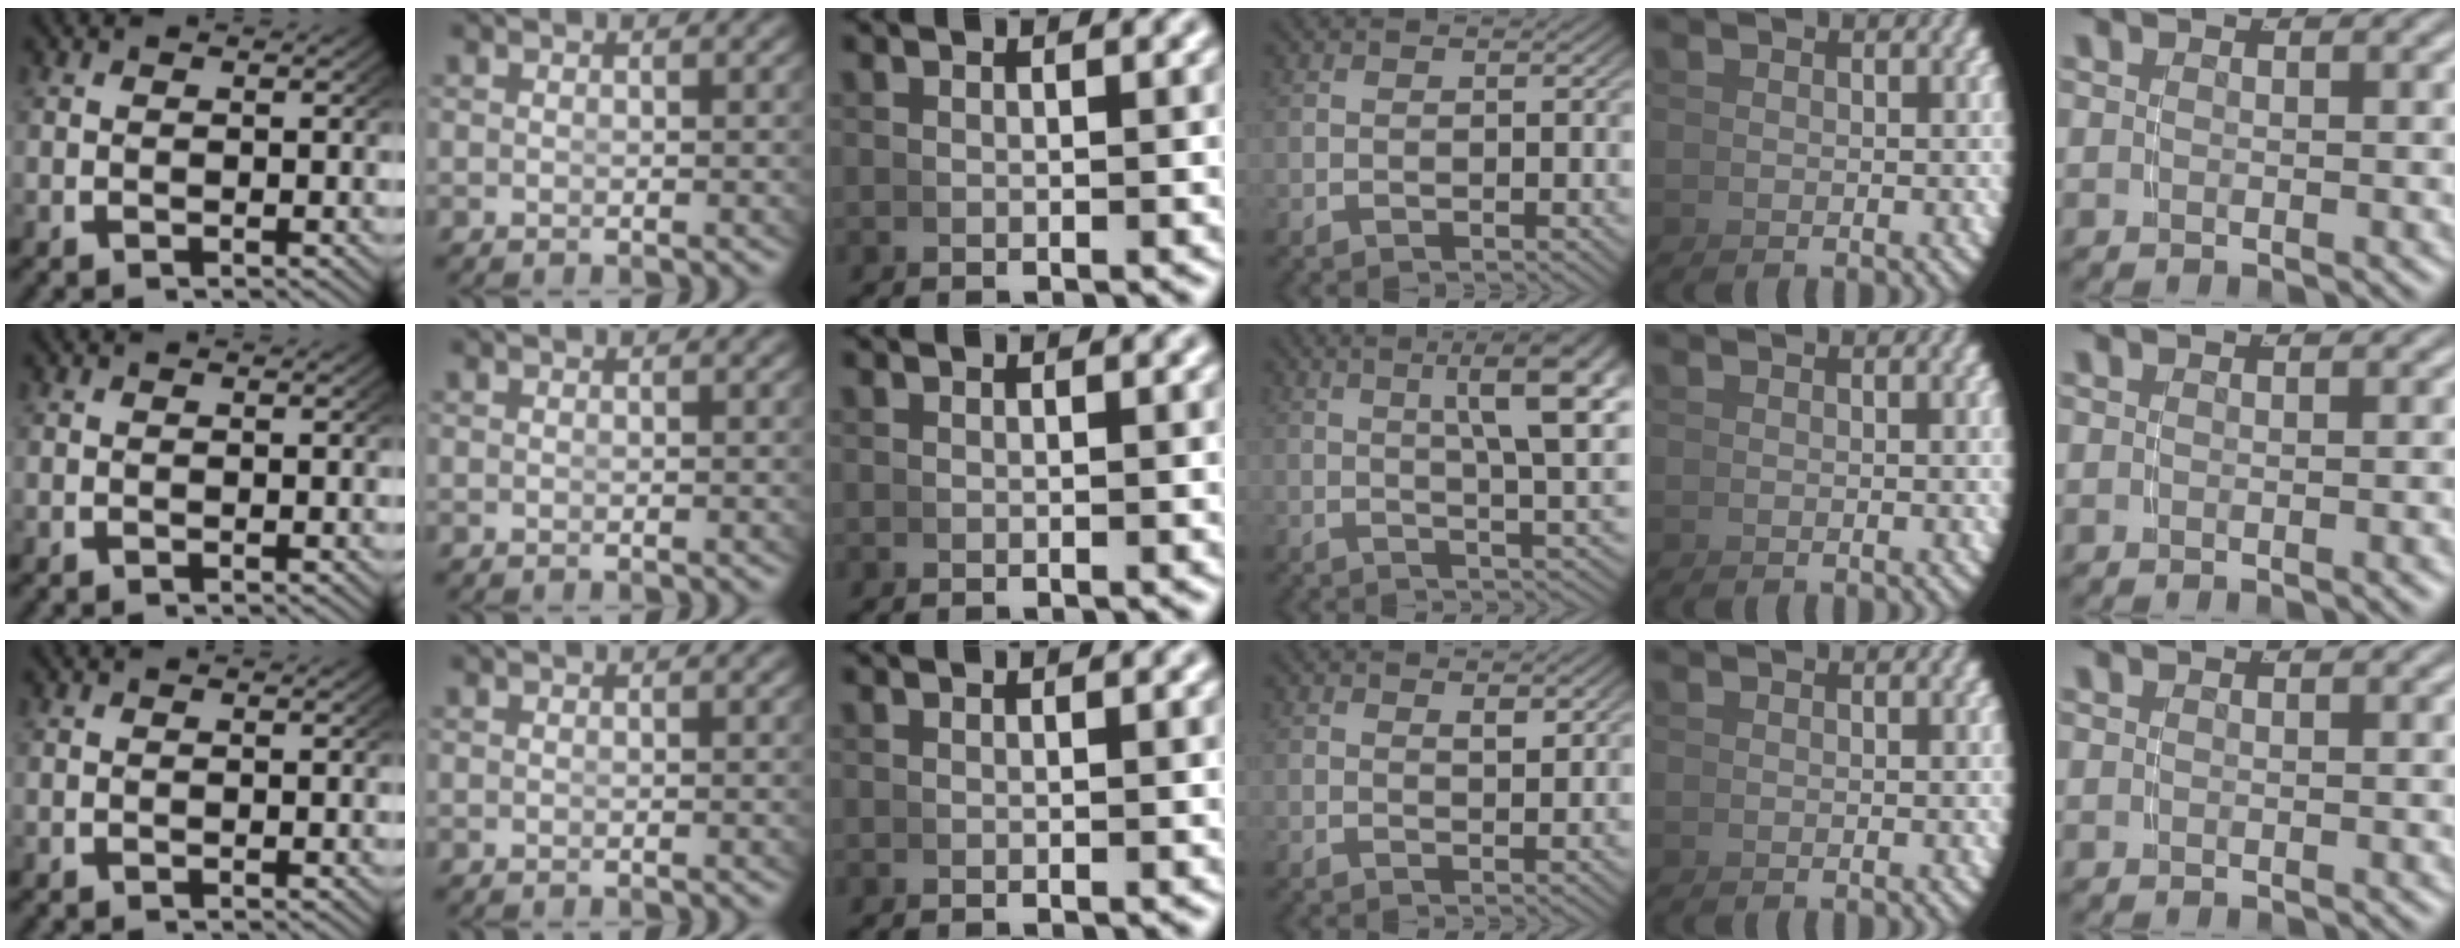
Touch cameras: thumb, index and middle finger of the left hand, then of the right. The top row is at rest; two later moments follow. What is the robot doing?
{"motion": "lift_and_place", "object": "cup"}